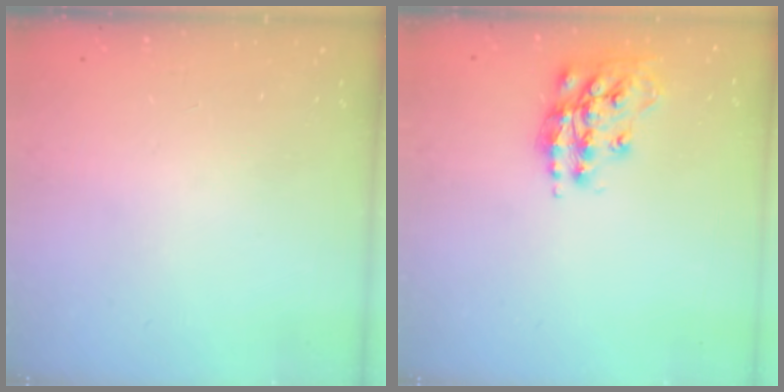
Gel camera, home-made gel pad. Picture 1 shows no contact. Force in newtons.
{"total": 14.5, "press": 14.5, "slide": 1.0}